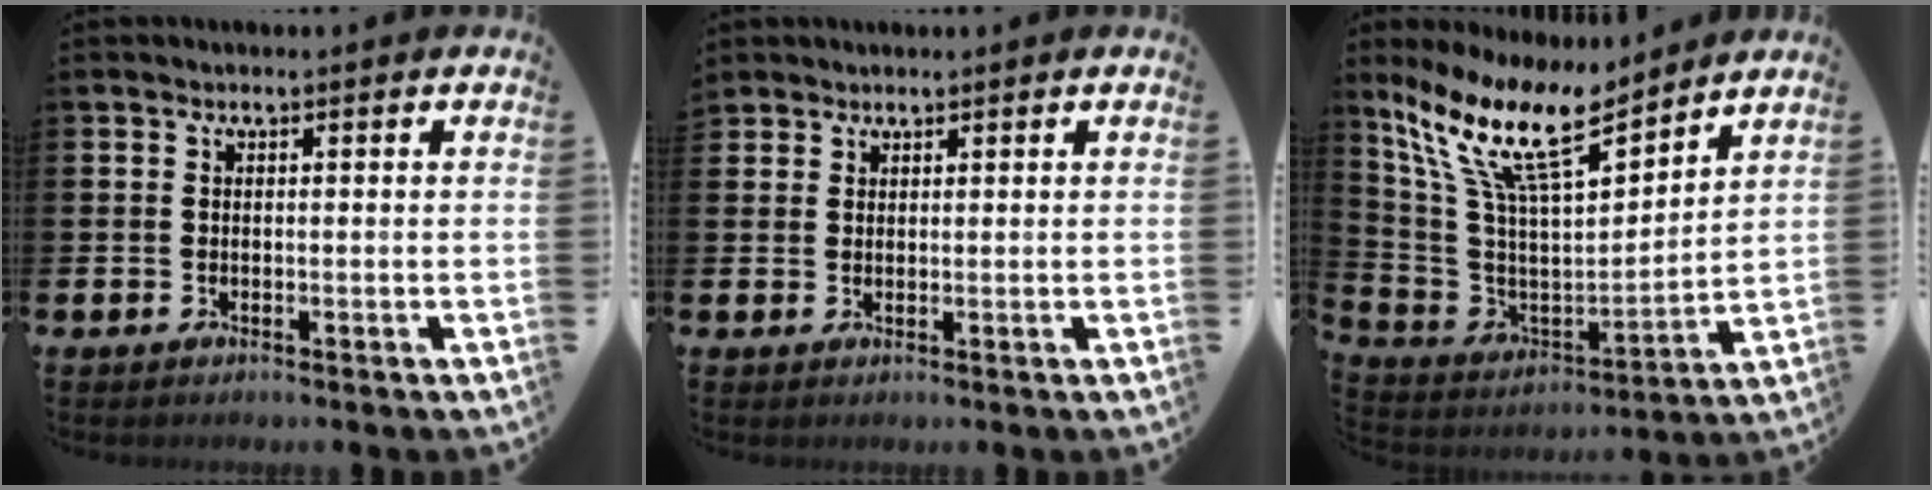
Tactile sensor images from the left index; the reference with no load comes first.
{"total": 1.6, "force": [1.4, 0.7, 0.0], "torque": [0.004, 0.000, 0.027]}
{"total": 13.5, "force": [10.3, 3.3, 8.0], "torque": [-0.196, -0.054, 0.184]}